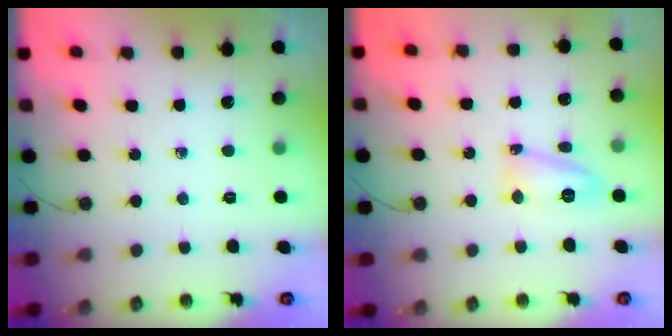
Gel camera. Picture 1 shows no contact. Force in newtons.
{"total": 11.5, "press": 11.5, "slide": 0.9}